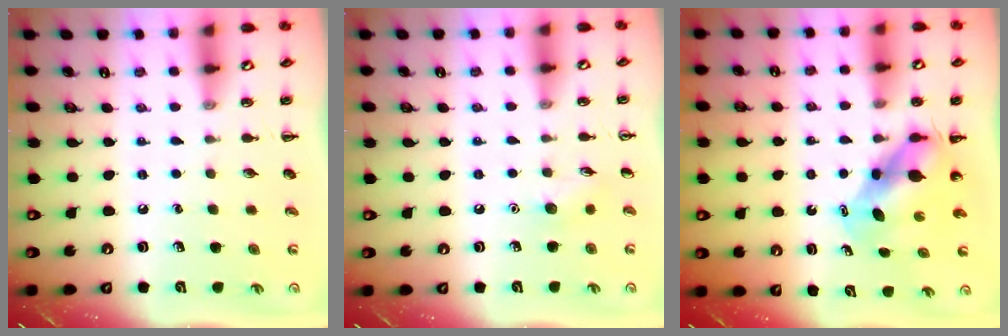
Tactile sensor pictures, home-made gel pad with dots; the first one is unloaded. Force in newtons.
{"total": 5.6, "press": 5.3, "slide": 1.8}
{"total": 6.3, "press": 6.2, "slide": 1.3}